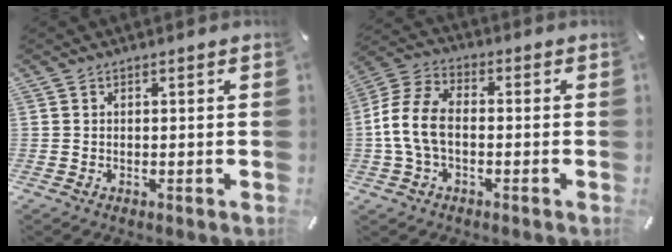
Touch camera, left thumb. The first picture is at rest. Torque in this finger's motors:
{"motor_torque": [1.66, 1.43, 0.99, 0.14, 0.26]}